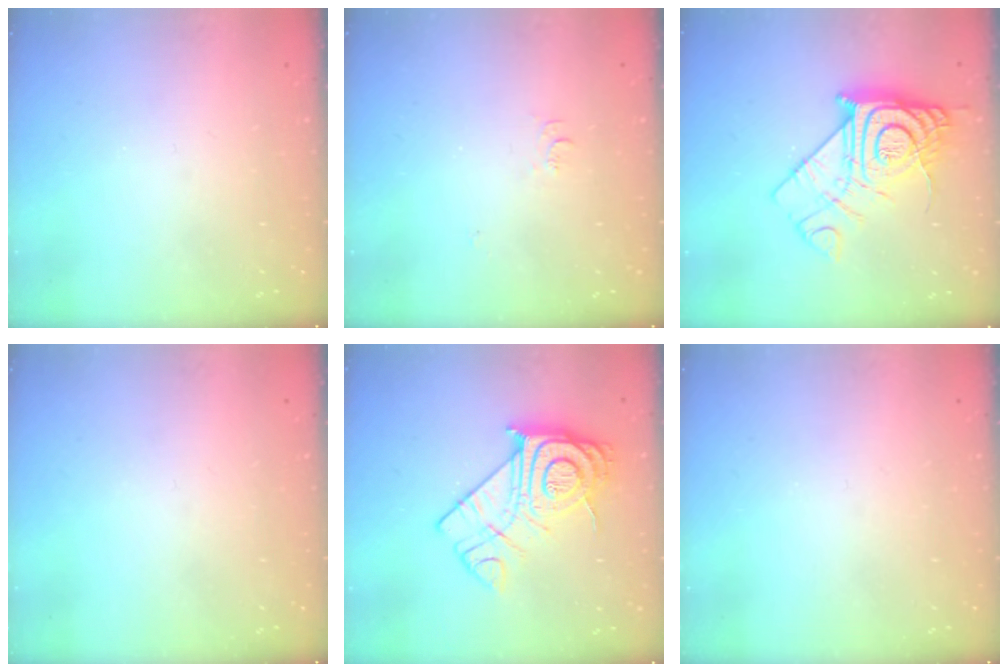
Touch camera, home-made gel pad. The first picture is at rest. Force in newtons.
{"total": 5.8, "press": 5.8, "slide": 0.5}
{"total": 15.9, "press": 15.8, "slide": 1.7}
{"total": 0.0}
{"total": 18.3, "press": 18.3, "slide": 1.4}
{"total": 0.0}